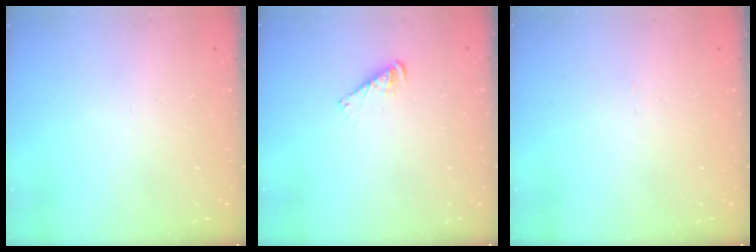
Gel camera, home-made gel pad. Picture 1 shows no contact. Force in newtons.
{"total": 4.0, "press": 3.9, "slide": 0.6}
{"total": 0.0}